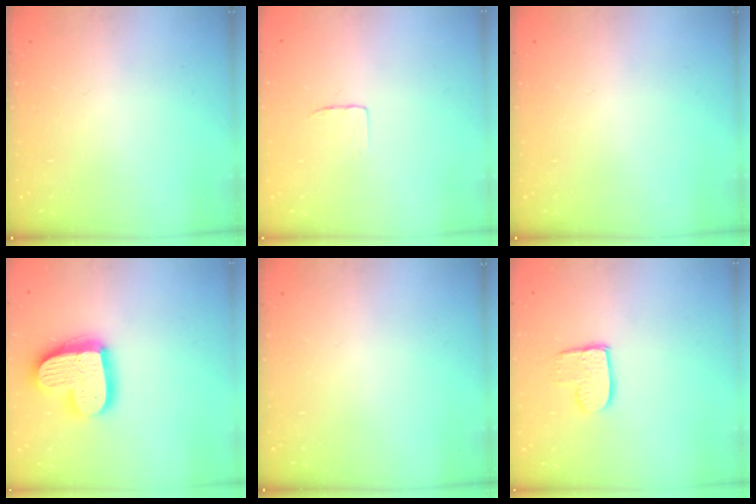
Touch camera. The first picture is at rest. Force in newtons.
{"total": 3.4, "press": 3.4, "slide": 0.3}
{"total": 0.0}
{"total": 18.7, "press": 18.7, "slide": 1.5}
{"total": 0.0}
{"total": 9.0, "press": 9.0, "slide": 0.7}